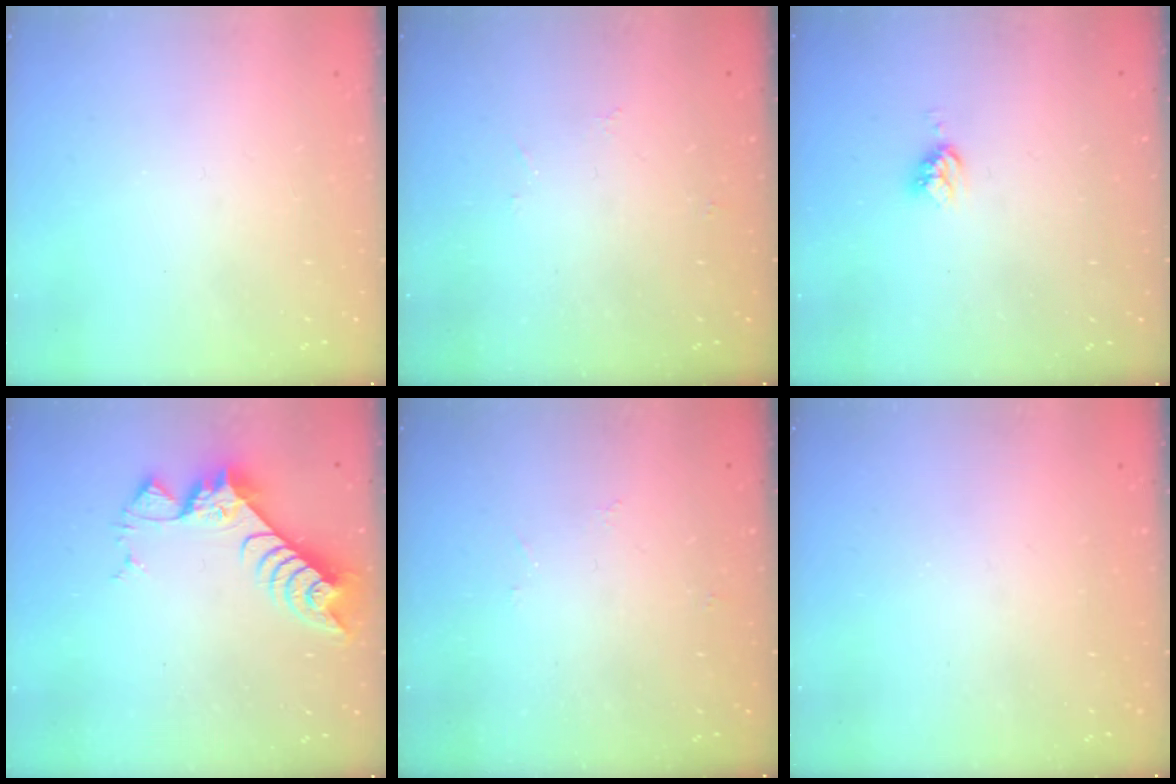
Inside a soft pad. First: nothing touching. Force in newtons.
{"total": 2.9, "press": 2.8, "slide": 0.8}
{"total": 4.8, "press": 4.8, "slide": 0.1}
{"total": 8.4, "press": 8.4, "slide": 0.8}
{"total": 2.9, "press": 2.8, "slide": 0.8}
{"total": 0.0}